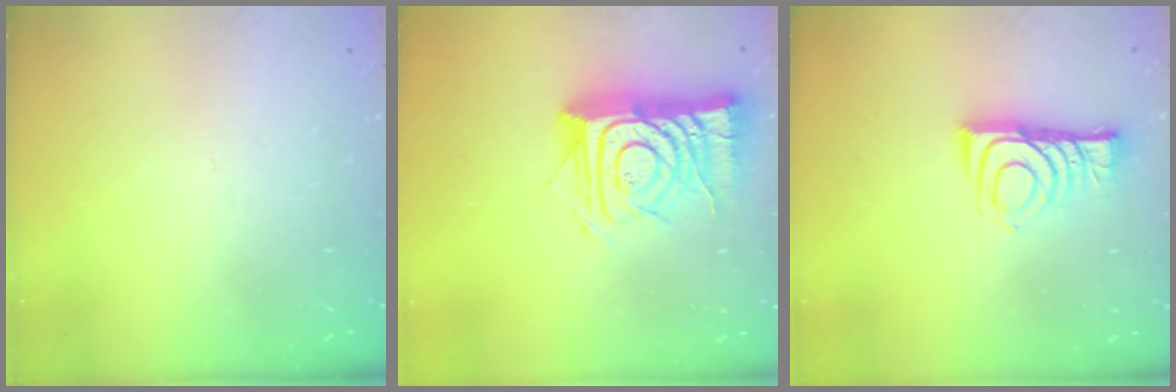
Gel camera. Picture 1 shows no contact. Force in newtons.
{"total": 15.5, "press": 15.4, "slide": 1.2}
{"total": 9.0, "press": 9.0, "slide": 0.2}